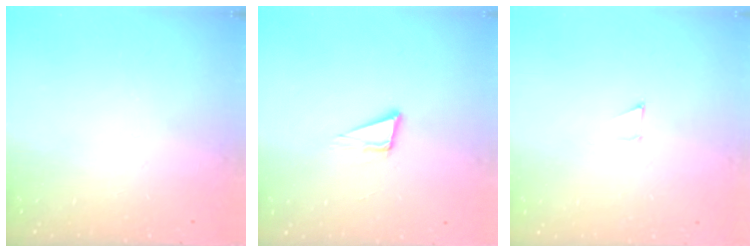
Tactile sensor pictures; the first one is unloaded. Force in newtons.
{"total": 4.9, "press": 3.8, "slide": 3.0}
{"total": 2.6, "press": 2.6, "slide": 0.2}